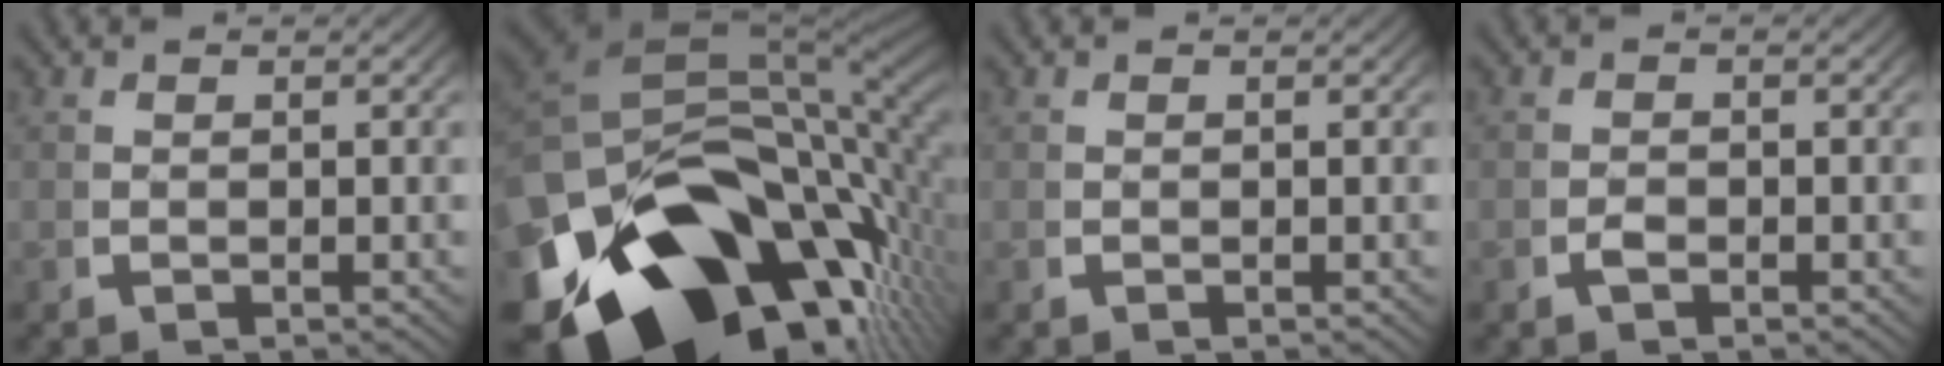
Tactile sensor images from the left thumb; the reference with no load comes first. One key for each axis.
{"total": 31.7, "fx": -4.6, "fy": 19.9, "fz": 24.2, "tx": -0.396, "ty": -0.078, "tz": -0.037}
{"total": 0.0}
{"total": 0.8, "fx": -0.6, "fy": 0.4, "fz": 0.5, "tx": -0.012, "ty": -0.003, "tz": -0.012}